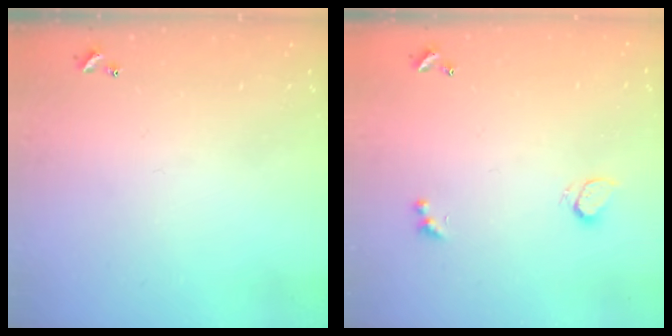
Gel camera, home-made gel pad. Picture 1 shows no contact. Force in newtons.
{"total": 1.4, "press": 0.7, "slide": 1.2}